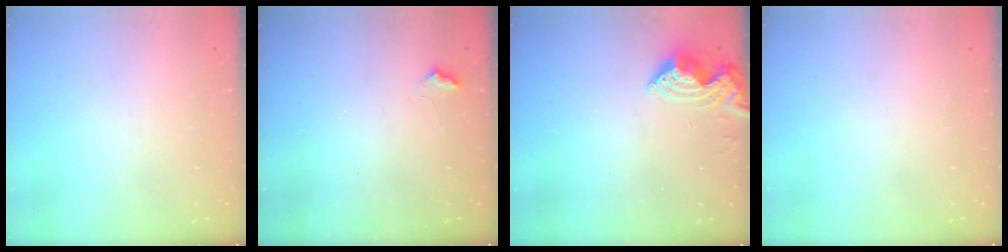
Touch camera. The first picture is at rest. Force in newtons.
{"total": 2.8, "press": 2.7, "slide": 0.6}
{"total": 9.2, "press": 9.2, "slide": 0.4}
{"total": 0.0}